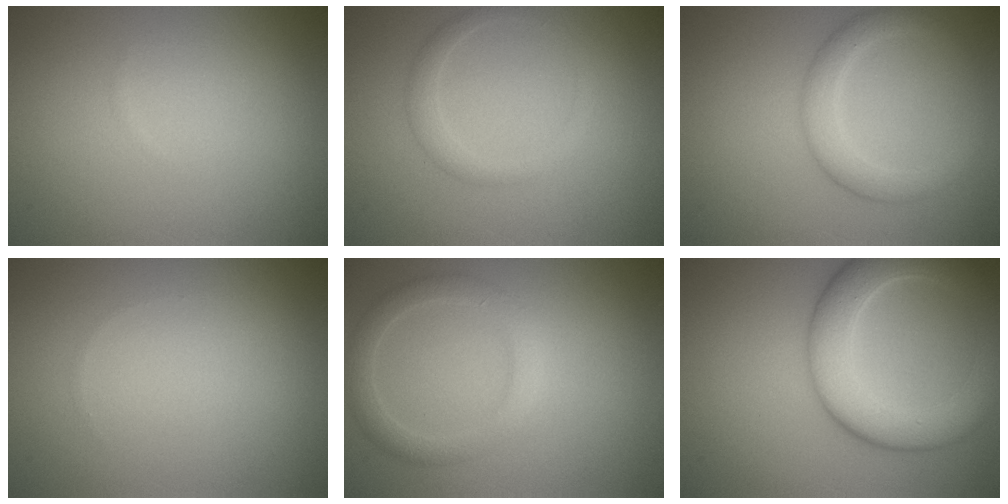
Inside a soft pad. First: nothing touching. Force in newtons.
{"total": 1.6, "press": 1.6, "slide": 0.0}
{"total": 2.8, "press": 2.8, "slide": 0.1}
{"total": 0.0}
{"total": 2.5, "press": 2.5, "slide": 0.1}
{"total": 7.0, "press": 7.0, "slide": 0.5}